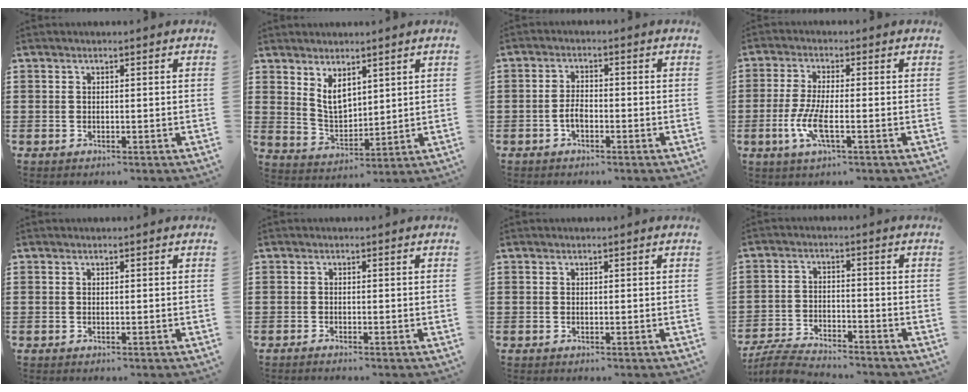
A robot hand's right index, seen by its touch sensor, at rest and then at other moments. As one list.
[{"total": 5.5, "force": [3.0, 3.2, 3.3], "torque": [-0.068, -0.002, 0.055]}, {"total": 2.7, "force": [-1.1, 1.3, 2.0], "torque": [-0.048, 0.002, -0.025]}, {"total": 5.9, "force": [-1.9, 1.4, 5.4], "torque": [-0.118, -0.011, -0.040]}, {"total": 0.0}, {"total": 0.7, "force": [-0.7, 0.0, 0.2], "torque": [-0.005, -0.002, -0.013]}, {"total": 0.0}, {"total": 5.1, "force": [-4.9, 0.5, 1.1], "torque": [-0.033, 0.002, -0.102]}]